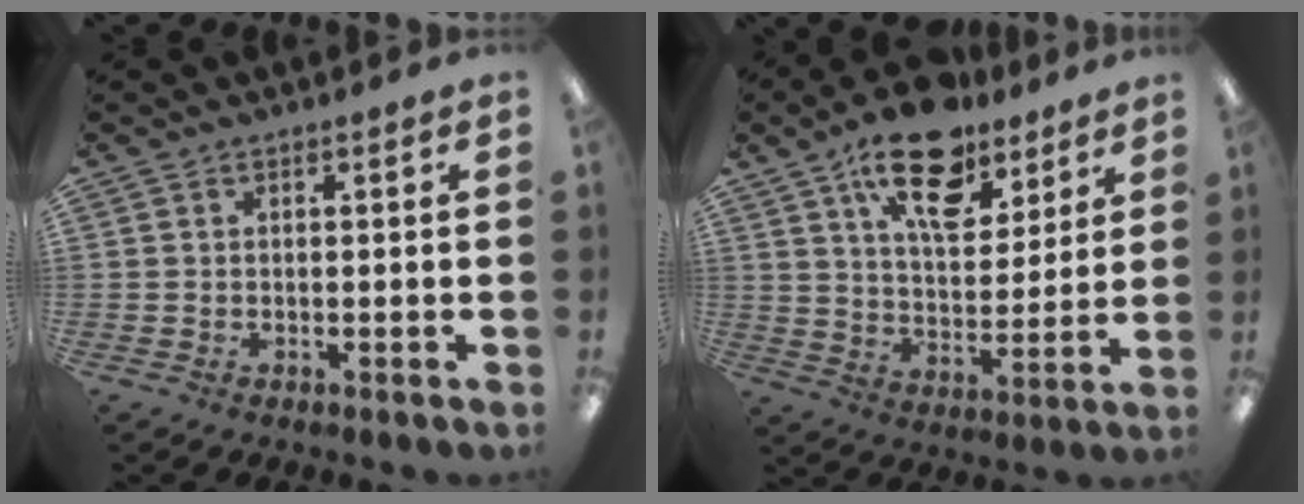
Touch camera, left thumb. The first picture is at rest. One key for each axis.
{"total": 18.0, "fx": 11.9, "fy": 8.6, "fz": 10.4, "tx": -0.162, "ty": -0.054, "tz": 0.203}